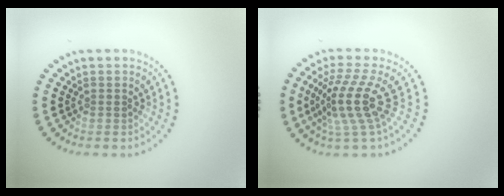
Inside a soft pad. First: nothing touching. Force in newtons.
{"total": 4.5, "press": 3.1, "slide": 3.3}